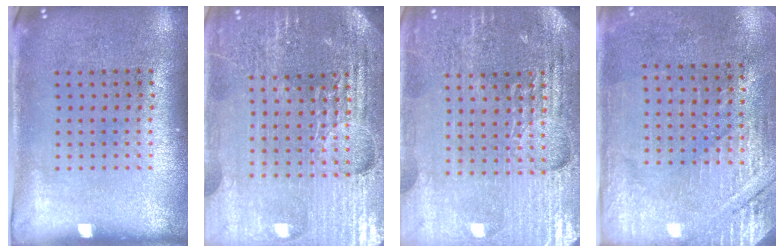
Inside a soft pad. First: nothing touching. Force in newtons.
{"total": 5.3, "press": 4.8, "slide": 2.1}
{"total": 4.9, "press": 4.6, "slide": 1.8}
{"total": 2.9, "press": 2.7, "slide": 1.1}